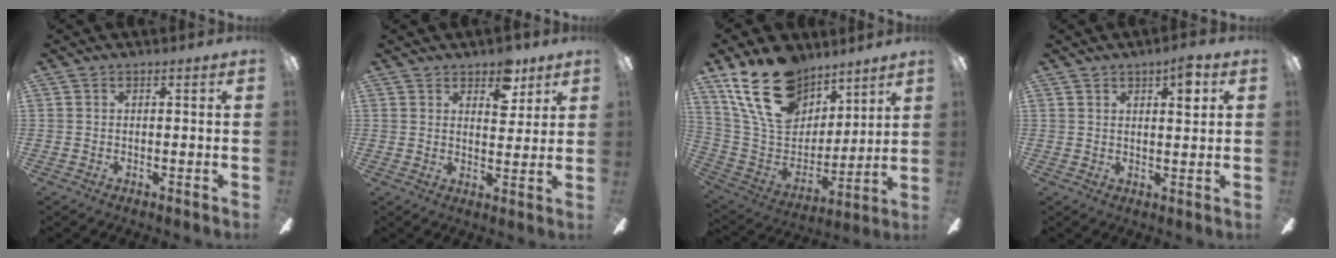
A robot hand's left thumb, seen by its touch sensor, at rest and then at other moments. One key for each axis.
{"total": 6.8, "fx": 4.8, "fy": 3.8, "fz": 3.0, "tx": -0.024, "ty": -0.019, "tz": 0.080}
{"total": 21.7, "fx": 14.2, "fy": 12.8, "fz": 10.3, "tx": -0.193, "ty": -0.070, "tz": 0.267}
{"total": 5.0, "fx": 2.6, "fy": 1.7, "fz": 3.9, "tx": -0.051, "ty": -0.008, "tz": 0.037}